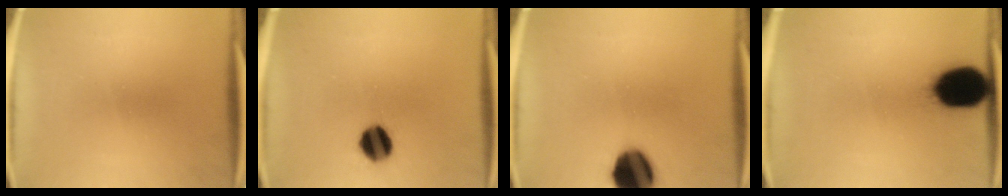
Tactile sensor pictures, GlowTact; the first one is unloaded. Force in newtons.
{"total": 8.3}
{"total": 13.8}
{"total": 17.1}